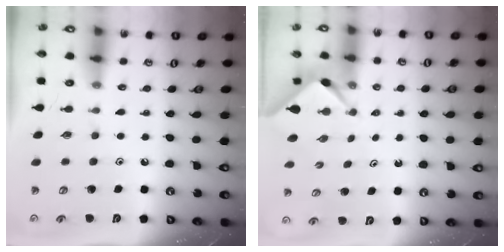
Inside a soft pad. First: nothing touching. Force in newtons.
{"total": 2.4, "press": 2.3, "slide": 0.3}